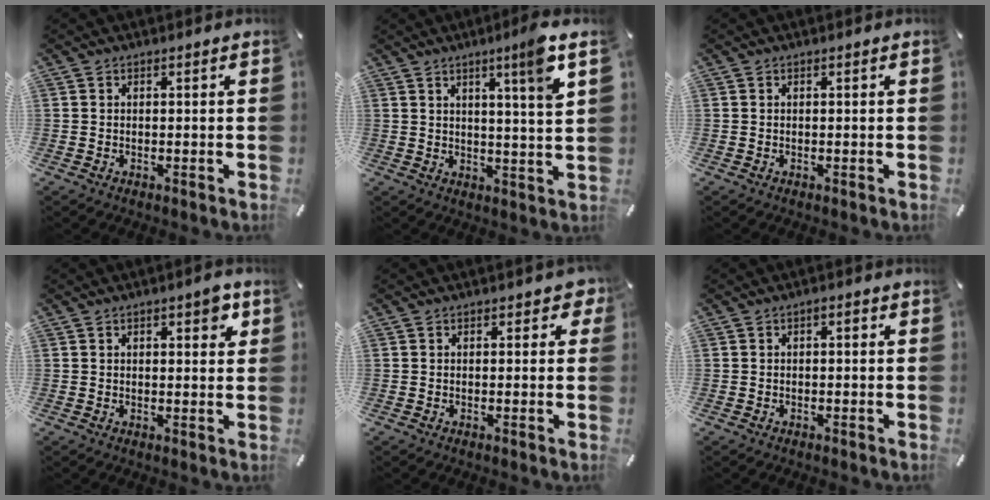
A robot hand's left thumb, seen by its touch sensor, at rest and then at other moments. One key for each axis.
{"total": 8.4, "fx": 4.9, "fy": -0.4, "fz": 6.8, "tx": -0.102, "ty": -0.027, "tz": 0.072}
{"total": 0.0}
{"total": 3.9, "fx": 1.6, "fy": 1.8, "fz": 3.1, "tx": -0.042, "ty": -0.001, "tz": 0.021}
{"total": 1.8, "fx": 0.4, "fy": 1.4, "fz": 1.1, "tx": -0.005, "ty": 0.001, "tz": 0.002}
{"total": 1.0, "fx": -0.3, "fy": 0.7, "fz": 0.6, "tx": -0.014, "ty": 0.007, "tz": -0.009}